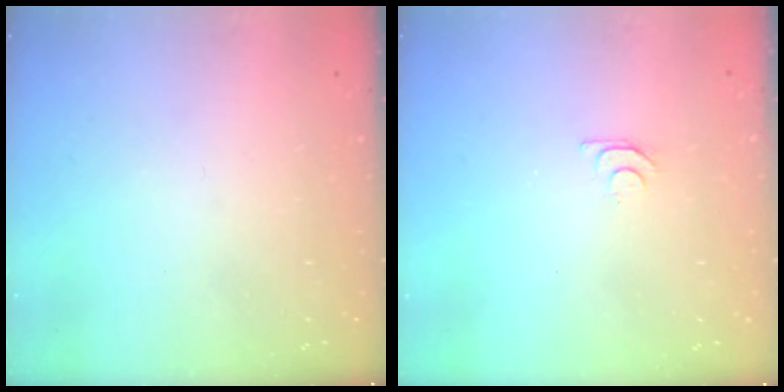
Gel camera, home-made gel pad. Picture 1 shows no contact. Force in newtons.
{"total": 5.9, "press": 5.8, "slide": 0.6}